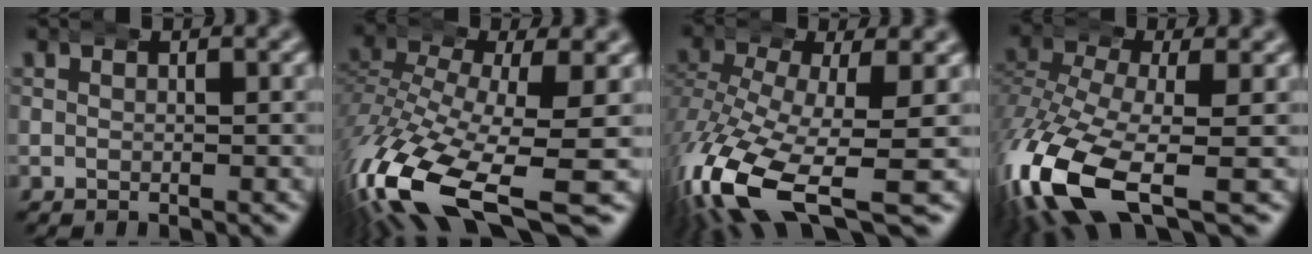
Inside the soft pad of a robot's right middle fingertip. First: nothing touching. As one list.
[{"total": 11.4, "force": [-6.2, 5.2, 8.1], "torque": [-0.202, -0.066, -0.071]}, {"total": 10.5, "force": [-5.6, 4.9, 7.5], "torque": [-0.192, -0.066, -0.055]}, {"total": 9.9, "force": [-4.6, 5.3, 7.1], "torque": [-0.196, -0.056, -0.050]}]